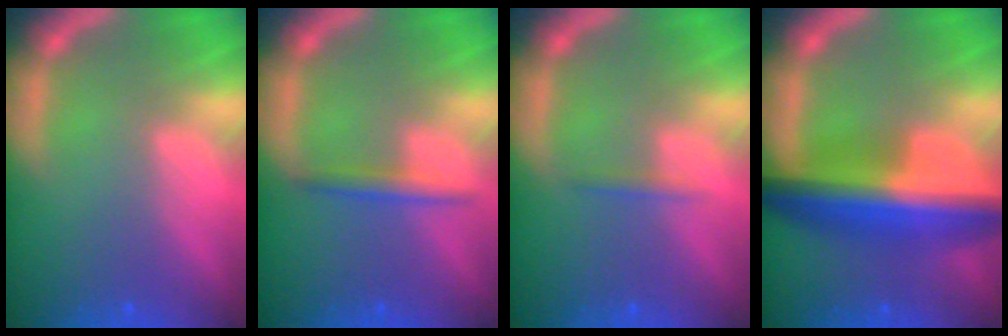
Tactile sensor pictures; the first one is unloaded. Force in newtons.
{"total": 1.9}
{"total": 0.9}
{"total": 9.5}